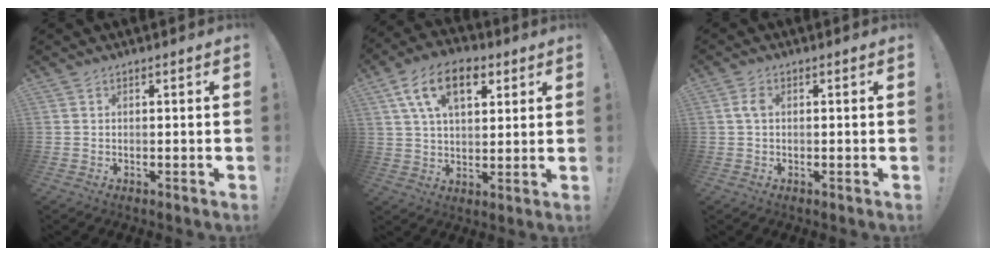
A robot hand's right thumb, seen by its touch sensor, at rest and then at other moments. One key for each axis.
{"total": 14.9, "fx": 6.3, "fy": 8.5, "fz": 10.5, "tx": -0.168, "ty": -0.002, "tz": 0.113}
{"total": 2.5, "fx": 0.3, "fy": 1.7, "fz": 1.9, "tx": -0.037, "ty": 0.007, "tz": 0.006}